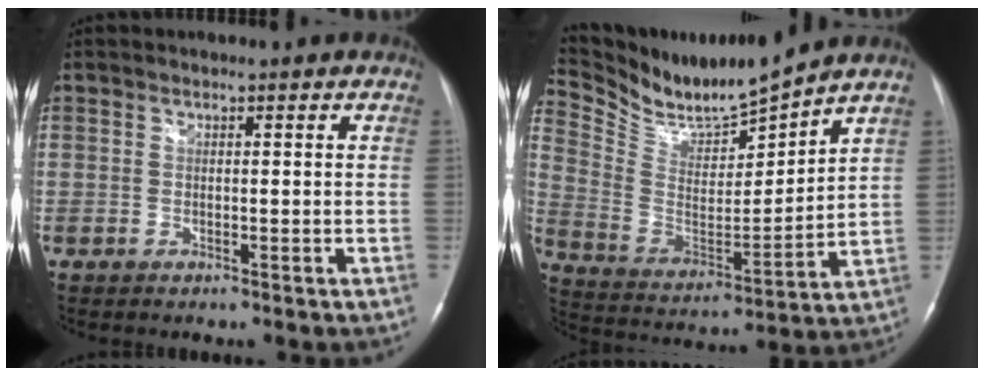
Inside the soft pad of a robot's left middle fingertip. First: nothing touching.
{"total": 13.7, "force": [13.3, 0.0, 3.5], "torque": [-0.086, -0.020, 0.257]}